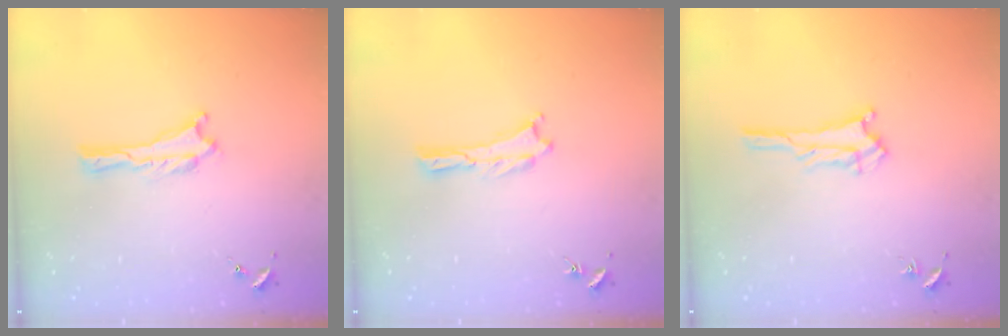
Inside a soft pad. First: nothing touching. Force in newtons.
{"total": 0.0}
{"total": 2.3, "press": 2.2, "slide": 0.2}